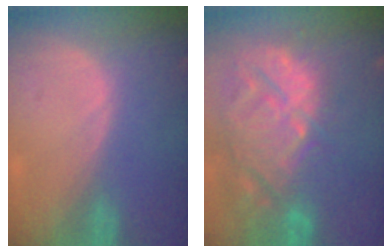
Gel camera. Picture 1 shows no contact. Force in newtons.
{"total": 14.8, "press": 12.7, "slide": 7.6}